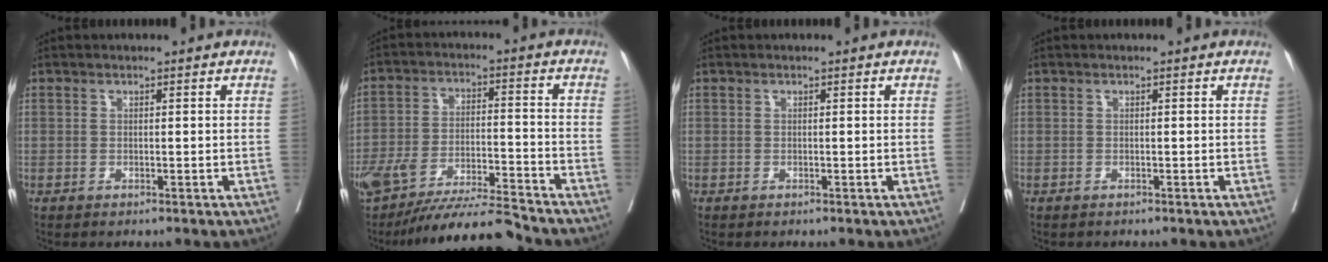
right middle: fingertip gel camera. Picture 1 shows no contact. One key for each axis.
{"total": 14.0, "fx": -12.8, "fy": 0.3, "fz": 5.7, "tx": -0.101, "ty": -0.002, "tz": -0.222}
{"total": 0.0}
{"total": 0.0}